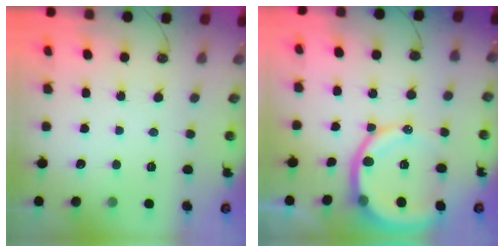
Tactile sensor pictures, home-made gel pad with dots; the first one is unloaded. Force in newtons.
{"total": 14.5, "press": 14.4, "slide": 1.8}